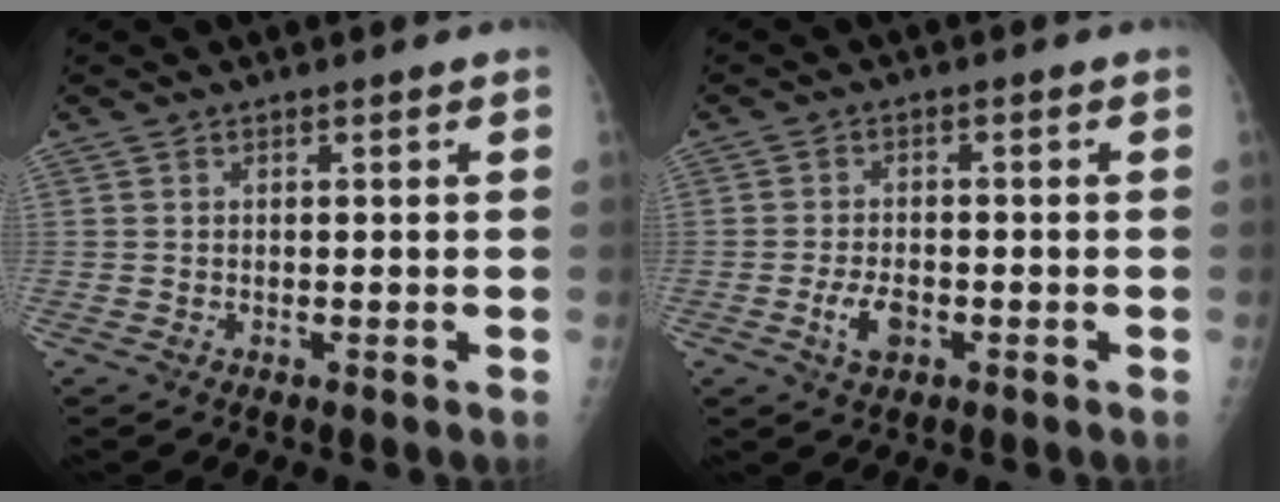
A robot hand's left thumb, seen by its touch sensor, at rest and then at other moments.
{"total": 4.2, "force": [-1.6, 2.4, 3.0], "torque": [-0.056, 0.006, -0.028]}